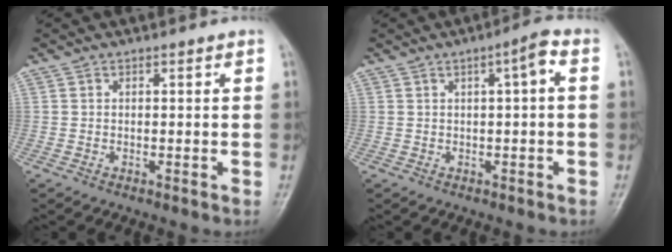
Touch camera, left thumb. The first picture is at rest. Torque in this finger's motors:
{"motor_torque": [-0.30, -0.01, -0.23, -0.16, 0.07]}